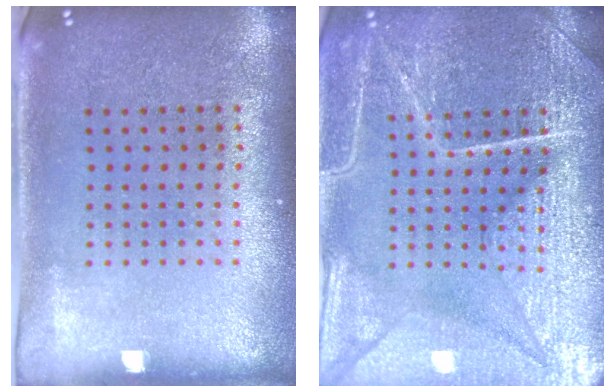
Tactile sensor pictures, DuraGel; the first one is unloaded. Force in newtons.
{"total": 7.0, "press": 6.9, "slide": 0.8}